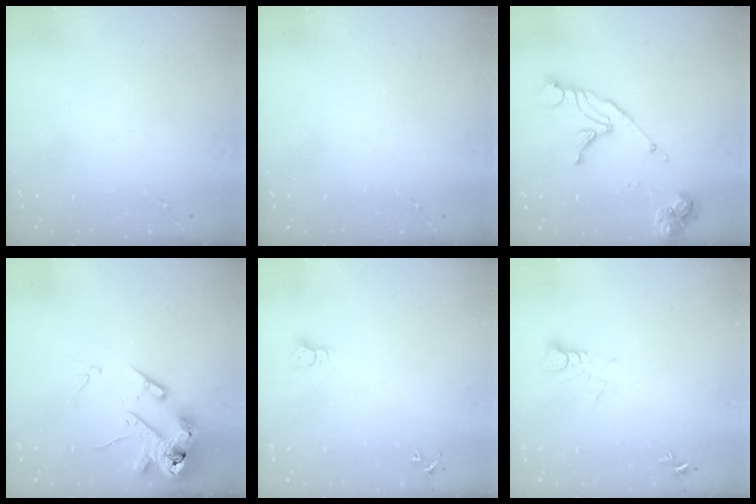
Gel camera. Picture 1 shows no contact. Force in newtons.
{"total": 0.0}
{"total": 14.7, "press": 14.6, "slide": 1.7}
{"total": 15.6, "press": 15.4, "slide": 2.3}
{"total": 2.3, "press": 2.3, "slide": 0.2}
{"total": 3.8, "press": 3.8, "slide": 0.4}